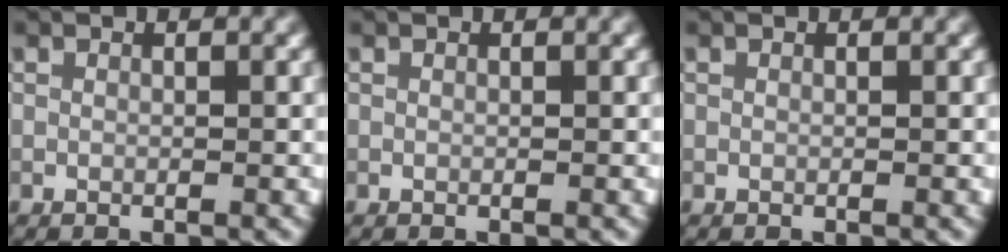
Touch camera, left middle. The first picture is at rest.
{"total": 0.0}
{"total": 0.0}